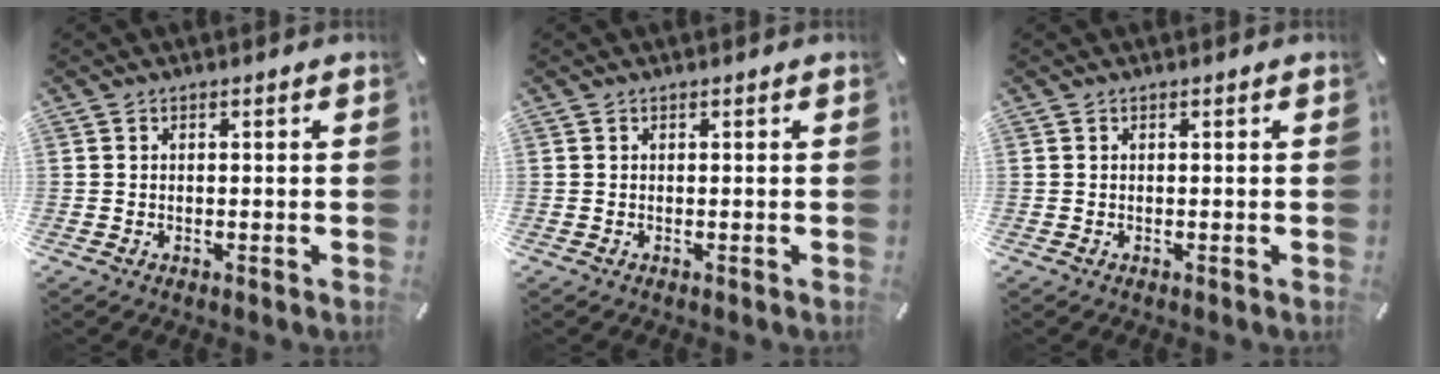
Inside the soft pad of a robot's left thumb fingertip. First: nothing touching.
{"total": 0.0}
{"total": 0.0}